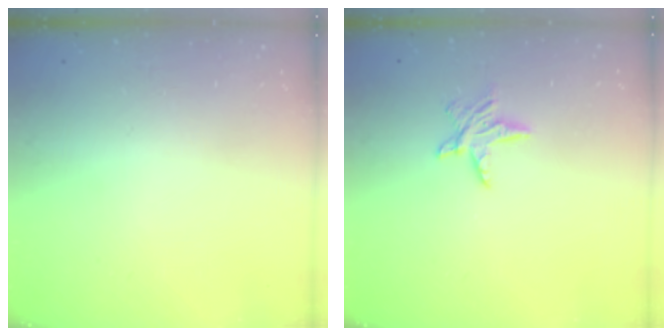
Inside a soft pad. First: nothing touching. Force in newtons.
{"total": 5.8, "press": 5.8, "slide": 0.1}